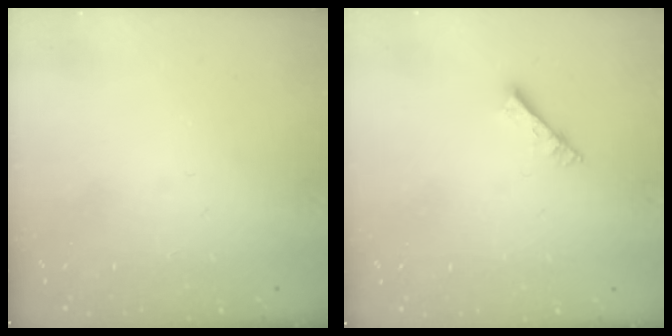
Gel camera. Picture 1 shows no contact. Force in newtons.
{"total": 3.4, "press": 3.4, "slide": 0.3}